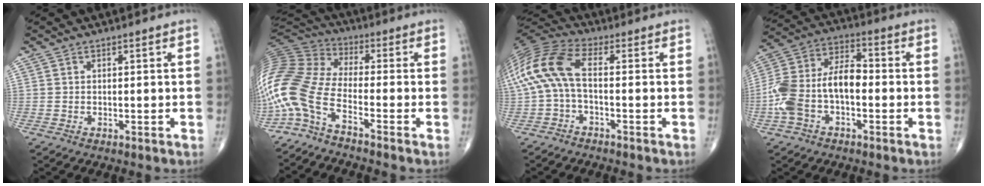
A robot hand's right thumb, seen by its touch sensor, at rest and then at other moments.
{"total": 13.1, "force": [-7.1, 4.8, 9.9], "torque": [-0.226, 0.062, -0.155]}
{"total": 11.7, "force": [-0.5, 5.1, 10.5], "torque": [-0.237, 0.038, -0.019]}
{"total": 14.2, "force": [-2.8, 7.9, 11.5], "torque": [-0.235, 0.048, -0.059]}